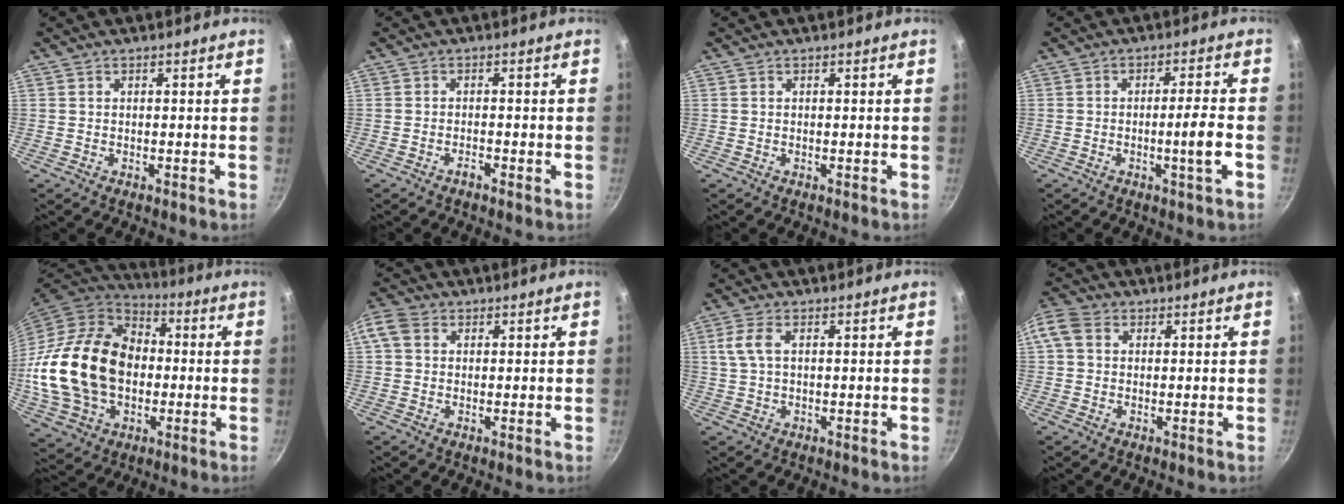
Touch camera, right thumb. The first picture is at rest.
{"total": 1.1, "force": [-0.9, 0.2, 0.6], "torque": [-0.011, 0.011, -0.018]}
{"total": 0.0}
{"total": 5.4, "force": [-1.7, -0.1, 5.1], "torque": [-0.083, 0.015, -0.025]}
{"total": 25.5, "force": [-1.1, 18.5, 17.5], "torque": [-0.310, 0.034, -0.009]}
{"total": 5.1, "force": [1.4, 4.0, 2.9], "torque": [-0.058, 0.010, 0.015]}
{"total": 4.1, "force": [1.0, 2.0, 3.4], "torque": [-0.076, 0.008, 0.019]}
{"total": 7.0, "force": [1.8, 5.5, 4.0], "torque": [-0.086, 0.017, 0.019]}